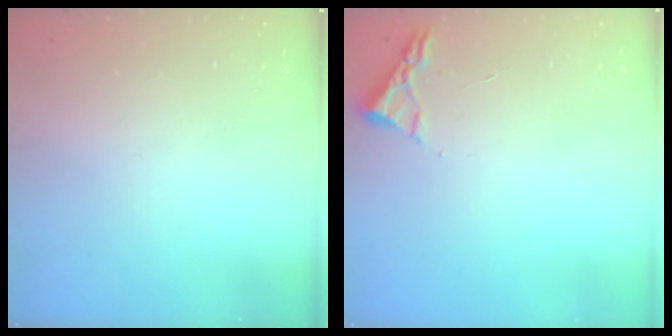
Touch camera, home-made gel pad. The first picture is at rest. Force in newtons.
{"total": 3.0, "press": 2.9, "slide": 0.4}